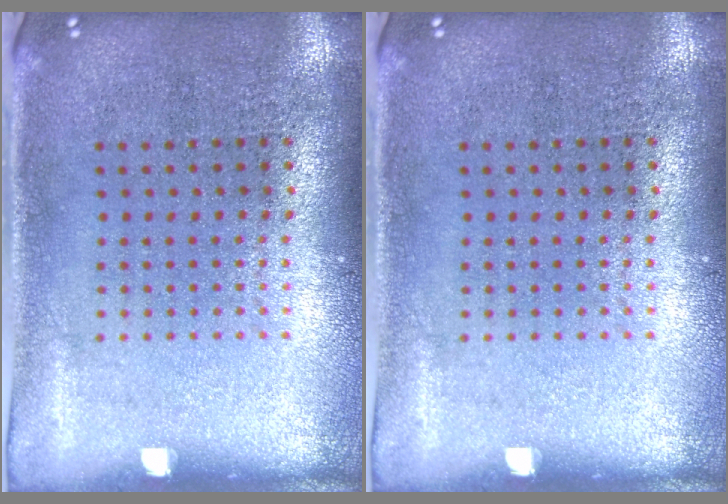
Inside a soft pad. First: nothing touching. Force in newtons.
{"total": 0.0}